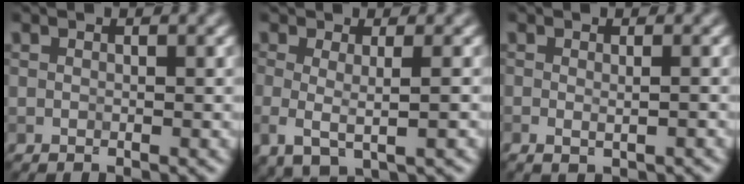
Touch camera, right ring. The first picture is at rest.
{"total": 2.8, "force": [-0.1, 1.0, 2.7], "torque": [-0.055, -0.010, -0.003]}
{"total": 1.1, "force": [-0.2, 0.3, 1.1], "torque": [-0.023, -0.005, 0.000]}